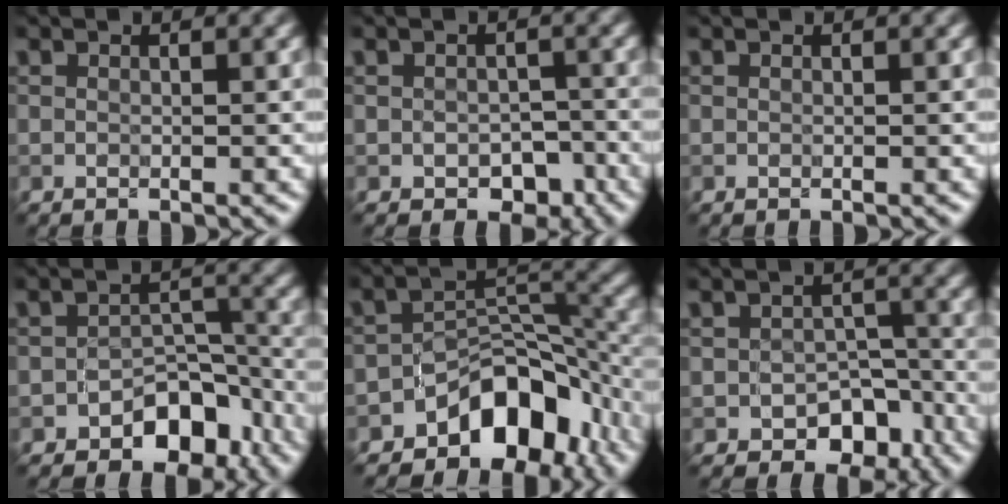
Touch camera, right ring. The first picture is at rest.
{"total": 2.9, "force": [-1.4, 2.0, 1.6], "torque": [-0.016, -0.004, -0.018]}
{"total": 0.0}
{"total": 5.4, "force": [-3.4, 3.3, 2.6], "torque": [-0.017, 0.004, -0.054]}
{"total": 8.4, "force": [-5.0, 4.9, 4.6], "torque": [-0.043, -0.001, -0.082]}
{"total": 4.8, "force": [-2.4, 3.4, 2.4], "torque": [-0.017, -0.005, -0.030]}